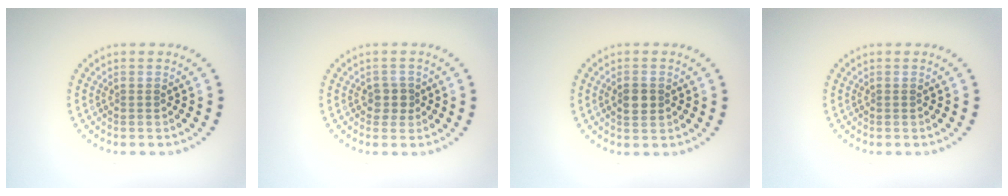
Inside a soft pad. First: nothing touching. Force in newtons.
{"total": 1.6, "press": 1.3, "slide": 0.9}
{"total": 1.9, "press": 1.9, "slide": 0.2}
{"total": 0.0}